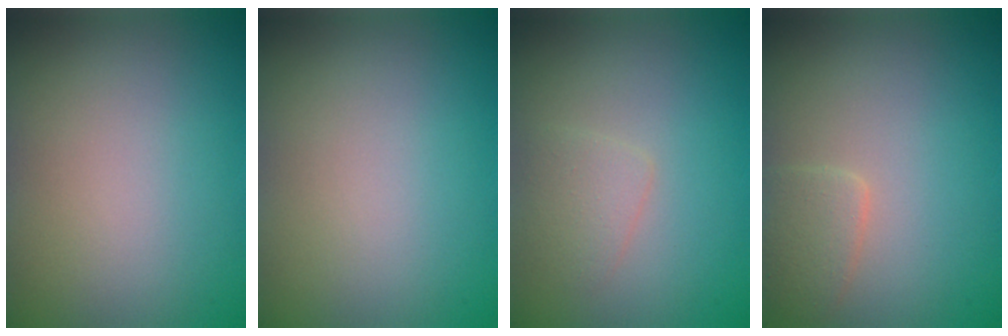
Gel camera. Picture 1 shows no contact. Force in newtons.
{"total": 0.0}
{"total": 1.5, "press": 1.5, "slide": 0.1}
{"total": 1.7, "press": 1.7, "slide": 0.1}